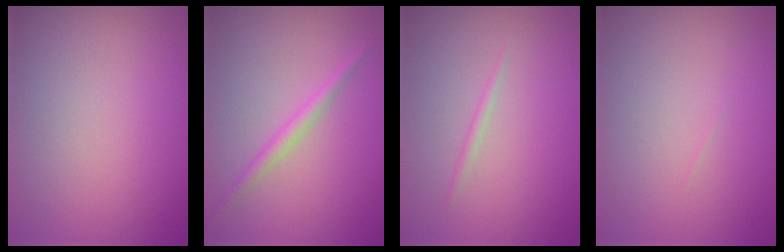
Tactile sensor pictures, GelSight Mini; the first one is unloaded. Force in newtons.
{"total": 1.6, "press": 1.6, "slide": 0.1}
{"total": 0.6, "press": 0.6, "slide": 0.0}
{"total": 0.0}